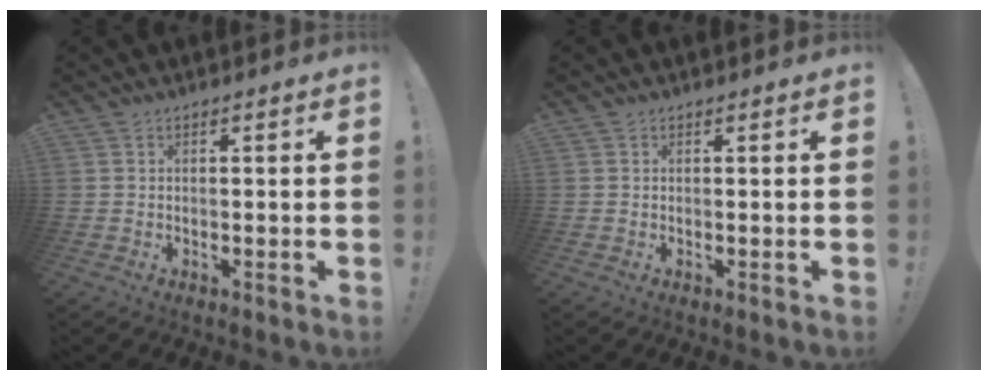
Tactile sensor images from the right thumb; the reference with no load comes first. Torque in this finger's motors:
{"motor_torque": [-0.16, -0.09, -0.11, 0.16, -0.04]}